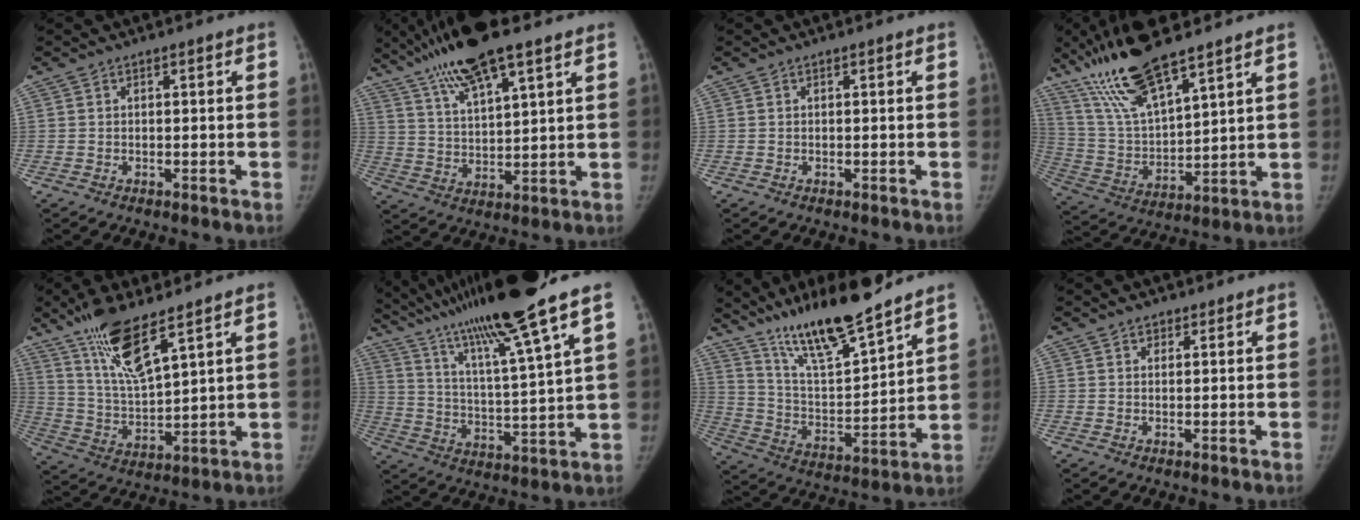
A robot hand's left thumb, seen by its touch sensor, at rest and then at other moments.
{"total": 14.1, "force": [9.8, 2.7, 9.8], "torque": [-0.182, -0.026, 0.189]}
{"total": 0.0}
{"total": 17.5, "force": [12.7, 3.7, 11.4], "torque": [-0.213, -0.049, 0.254]}
{"total": 12.8, "force": [8.6, 2.6, 9.1], "torque": [-0.172, -0.047, 0.180]}
{"total": 21.8, "force": [15.8, -0.3, 15.0], "torque": [-0.252, -0.058, 0.276]}
{"total": 18.1, "force": [14.5, 2.8, 10.5], "torque": [-0.158, -0.082, 0.264]}
{"total": 1.5, "force": [1.2, 0.8, 0.2], "torque": [0.004, -0.007, 0.019]}